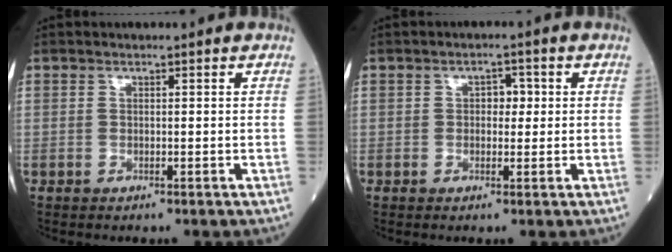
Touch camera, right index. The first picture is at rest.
{"total": 2.3, "force": [0.3, 1.5, 1.8], "torque": [-0.020, 0.009, 0.001]}